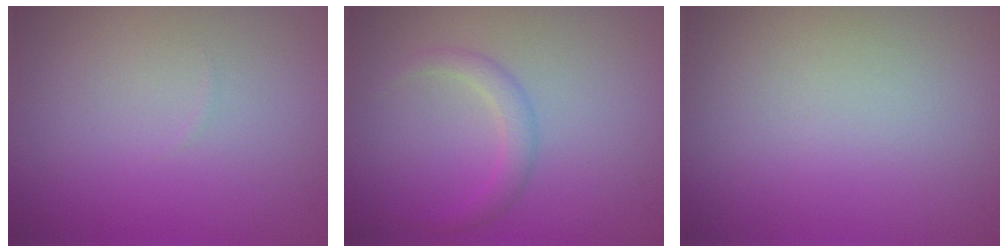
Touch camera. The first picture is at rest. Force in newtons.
{"total": 1.7, "press": 1.7, "slide": 0.1}
{"total": 0.0}